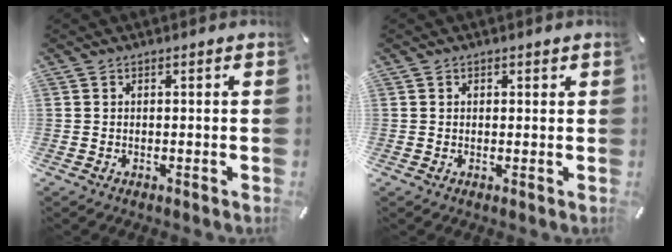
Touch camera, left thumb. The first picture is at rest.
{"total": 0.9, "force": [0.4, 0.8, 0.1], "torque": [0.005, 0.001, 0.004]}